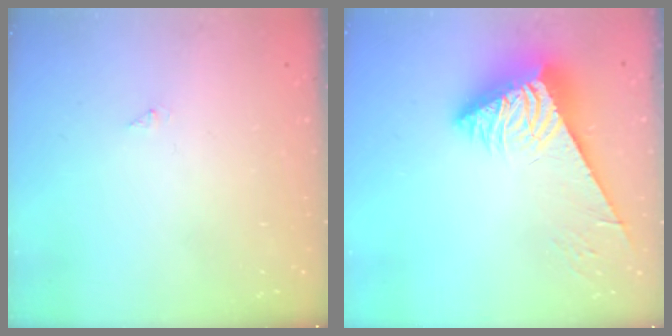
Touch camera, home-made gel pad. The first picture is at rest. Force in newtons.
{"total": 7.9, "press": 7.8, "slide": 1.0}